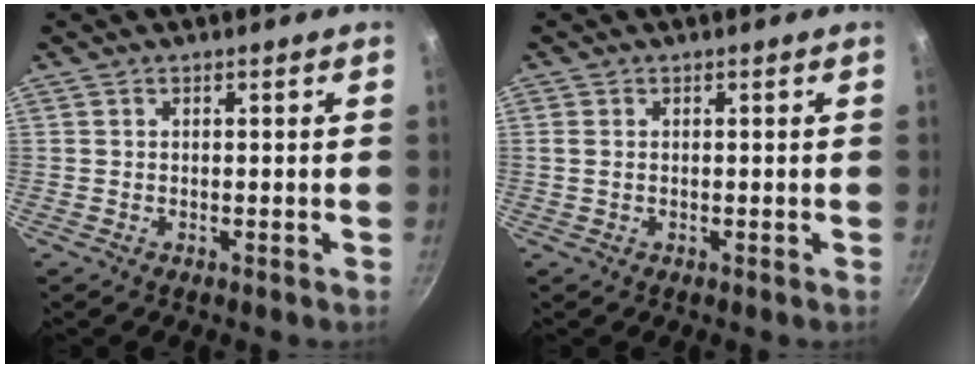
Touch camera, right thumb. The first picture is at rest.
{"total": 1.3, "force": [0.2, 0.9, 0.9], "torque": [-0.019, 0.001, 0.003]}